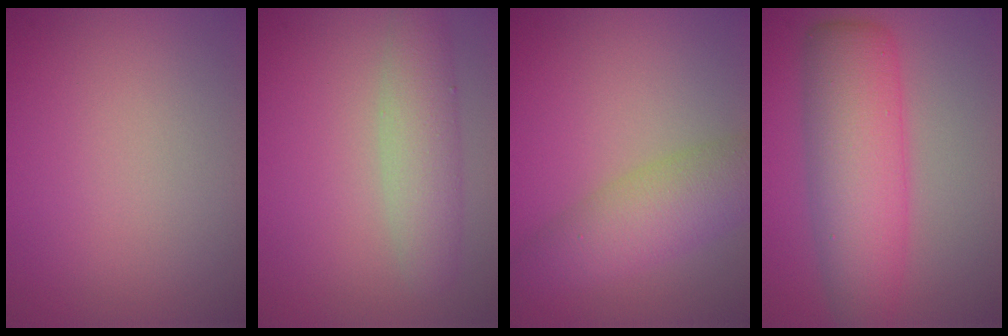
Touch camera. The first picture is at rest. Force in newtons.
{"total": 3.7, "press": 3.7, "slide": 0.1}
{"total": 5.3, "press": 5.3, "slide": 0.2}
{"total": 7.2, "press": 7.2, "slide": 0.2}